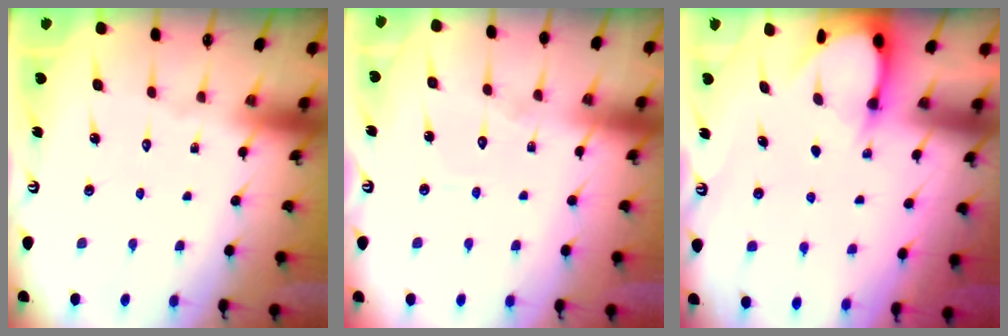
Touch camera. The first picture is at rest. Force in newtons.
{"total": 4.7, "press": 4.7, "slide": 0.5}
{"total": 3.1, "press": 3.1, "slide": 0.3}